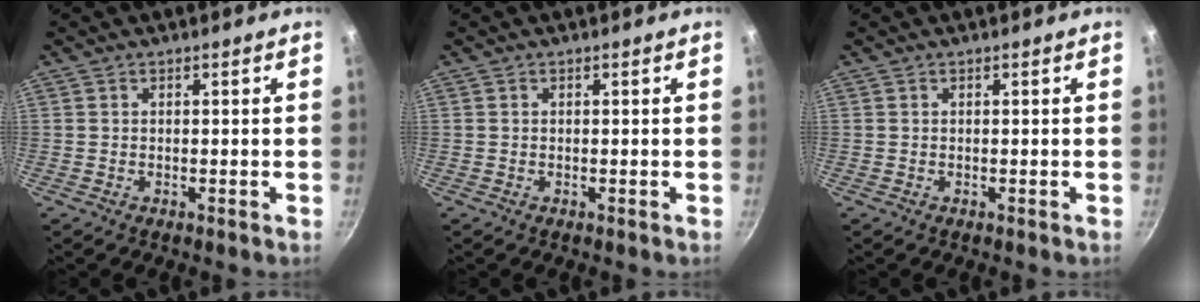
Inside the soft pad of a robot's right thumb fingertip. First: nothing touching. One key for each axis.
{"total": 0.0}
{"total": 0.0}